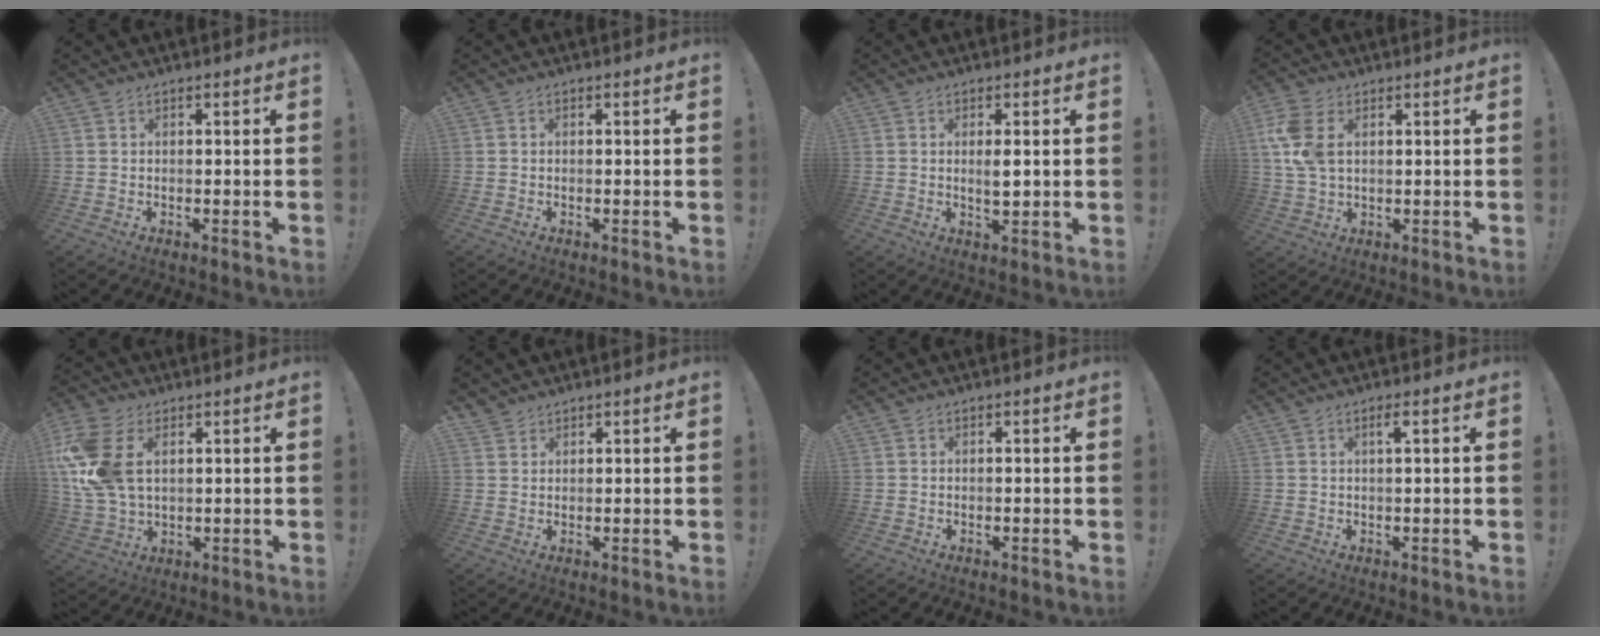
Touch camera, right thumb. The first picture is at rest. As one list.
[{"total": 0.0}, {"total": 3.4, "force": [0.5, 1.0, 3.2], "torque": [-0.045, -0.007, 0.005]}, {"total": 8.7, "force": [2.6, 5.5, 6.2], "torque": [-0.136, 0.000, 0.049]}, {"total": 16.3, "force": [4.3, 10.5, 11.8], "torque": [-0.240, -0.011, 0.081]}, {"total": 2.2, "force": [2.0, 1.0, 0.0], "torque": [0.005, -0.014, 0.038]}, {"total": 0.0}, {"total": 2.0, "force": [0.6, 0.0, 1.9], "torque": [-0.026, -0.002, 0.005]}]